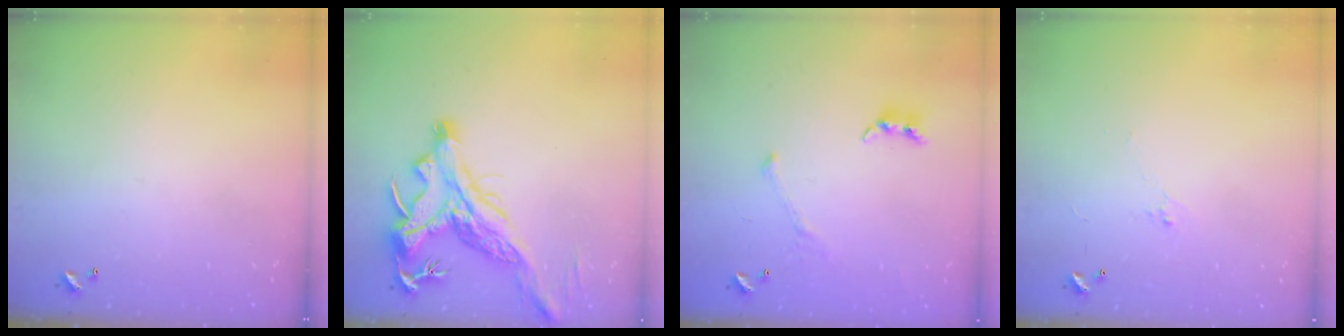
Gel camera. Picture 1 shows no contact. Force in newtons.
{"total": 4.7, "press": 4.5, "slide": 1.2}
{"total": 3.9, "press": 3.8, "slide": 0.7}
{"total": 0.6, "press": 0.3, "slide": 0.5}